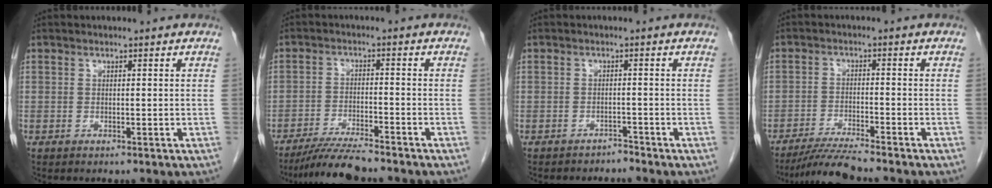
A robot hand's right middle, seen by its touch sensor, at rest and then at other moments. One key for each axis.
{"total": 6.7, "fx": -6.0, "fy": -0.1, "fz": 3.0, "tx": -0.051, "ty": -0.022, "tz": -0.109}
{"total": 1.8, "fx": -1.7, "fy": 0.1, "fz": -0.5, "tx": 0.013, "ty": -0.005, "tz": -0.024}
{"total": 5.5, "fx": -5.0, "fy": -1.1, "fz": 2.1, "tx": -0.039, "ty": -0.023, "tz": -0.095}